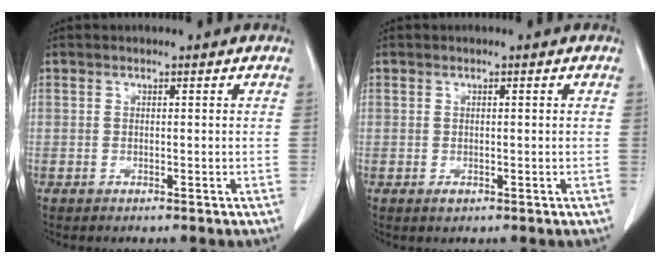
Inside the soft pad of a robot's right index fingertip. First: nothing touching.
{"total": 1.5, "force": [-0.4, 1.0, 1.0], "torque": [-0.017, 0.001, -0.001]}